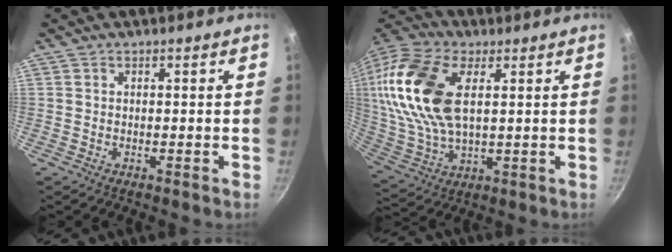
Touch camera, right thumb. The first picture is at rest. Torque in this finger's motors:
{"motor_torque": [1.89, 2.47, 1.99, -0.07, 0.29]}